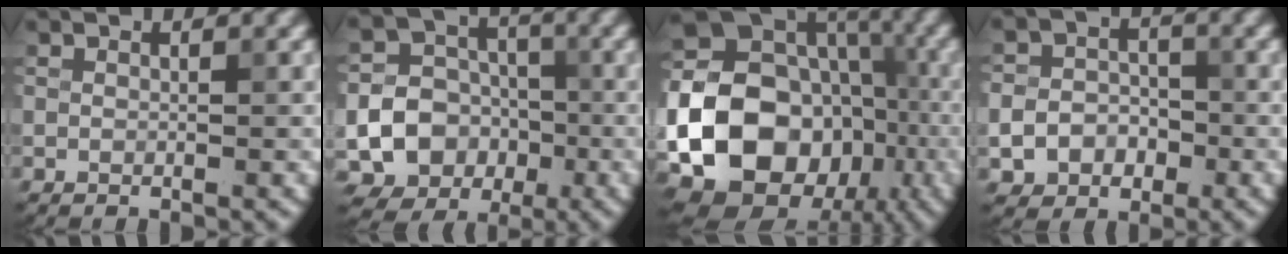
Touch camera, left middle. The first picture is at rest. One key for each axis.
{"total": 15.9, "fx": -4.5, "fy": 14.7, "fz": 4.1, "tx": -0.110, "ty": -0.029, "tz": -0.085}
{"total": 23.4, "fx": -6.3, "fy": 19.4, "fz": 11.6, "tx": -0.216, "ty": -0.016, "tz": -0.139}
{"total": 5.0, "fx": -2.0, "fy": 4.2, "fz": 1.8, "tx": -0.008, "ty": -0.004, "tz": -0.048}